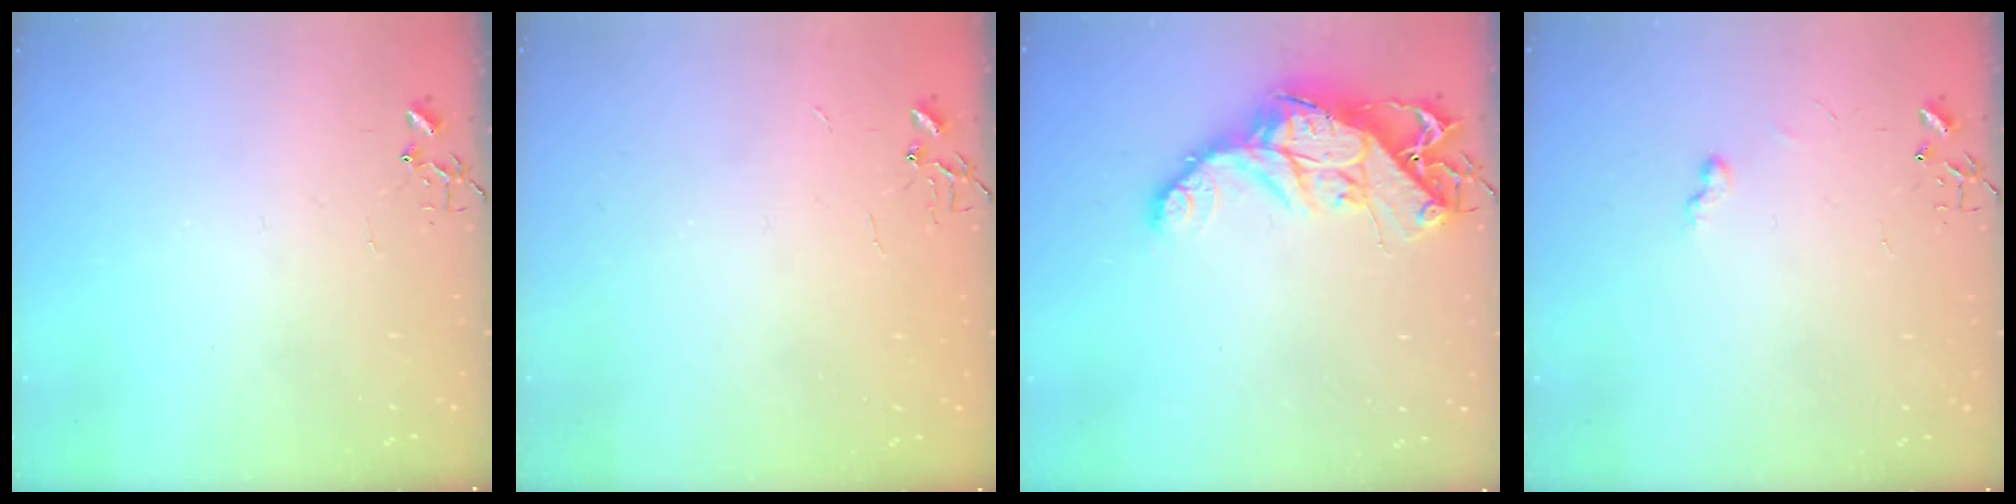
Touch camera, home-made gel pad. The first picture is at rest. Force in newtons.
{"total": 2.2, "press": 2.2, "slide": 0.3}
{"total": 16.1, "press": 16.1, "slide": 1.6}
{"total": 5.2, "press": 5.2, "slide": 0.4}